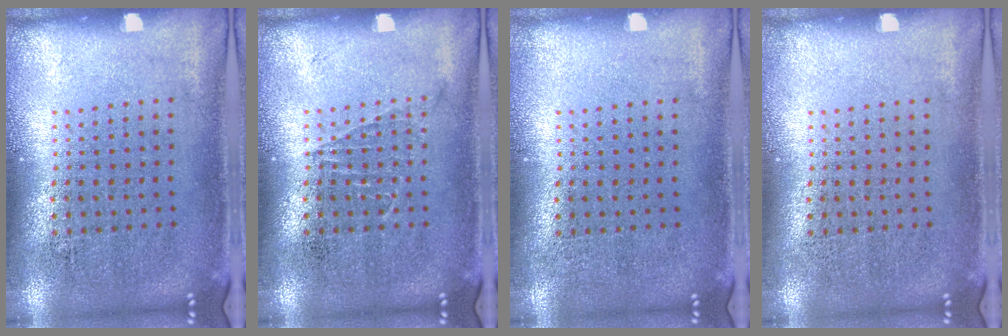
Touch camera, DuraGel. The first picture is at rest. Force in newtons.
{"total": 0.6, "press": 0.6, "slide": 0.1}
{"total": 0.0}
{"total": 0.0}